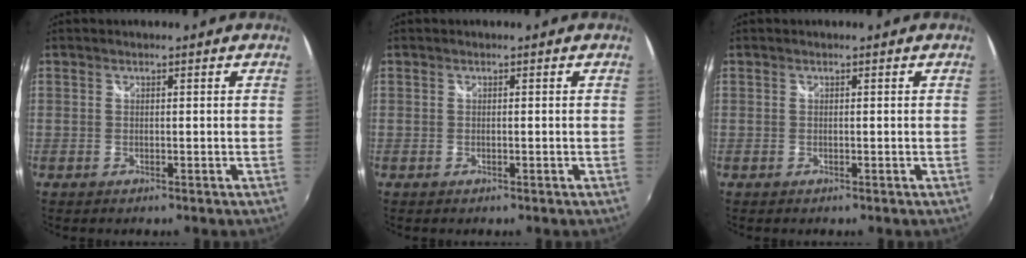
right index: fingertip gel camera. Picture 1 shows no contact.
{"total": 0.5, "force": [-0.1, 0.1, 0.5], "torque": [-0.008, 0.001, -0.003]}
{"total": 0.0}